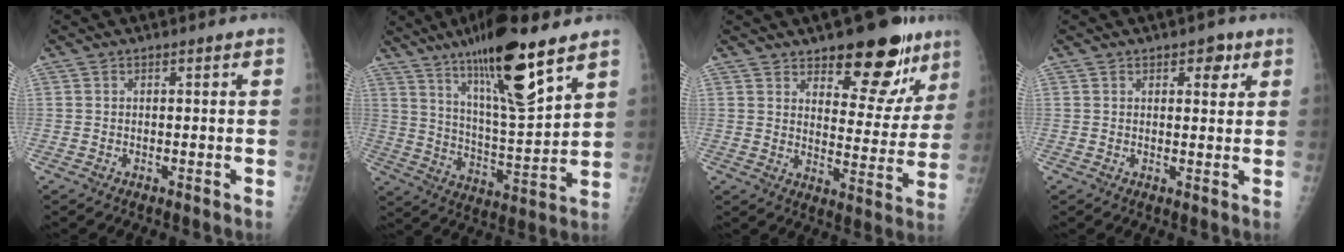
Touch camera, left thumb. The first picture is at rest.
{"total": 17.8, "force": [11.5, 3.0, 13.3], "torque": [-0.210, -0.066, 0.202]}
{"total": 15.8, "force": [10.6, 6.8, 9.5], "torque": [-0.064, -0.069, 0.149]}
{"total": 3.4, "force": [1.8, 2.1, 2.1], "torque": [-0.002, -0.006, 0.019]}